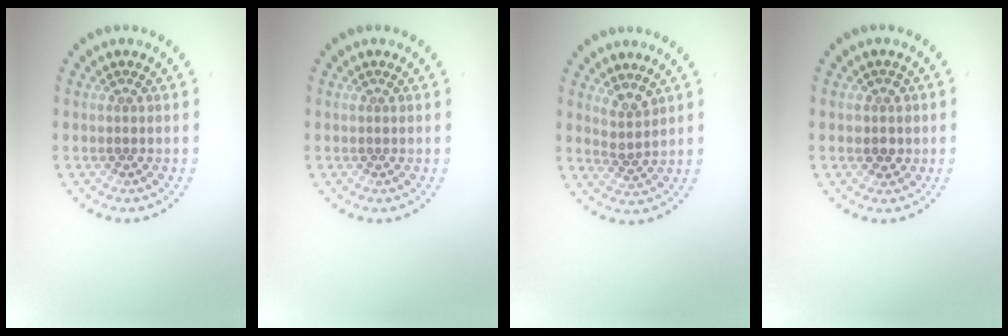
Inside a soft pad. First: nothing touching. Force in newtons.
{"total": 0.0}
{"total": 2.0, "press": 1.4, "slide": 1.4}
{"total": 1.7, "press": 1.5, "slide": 0.7}